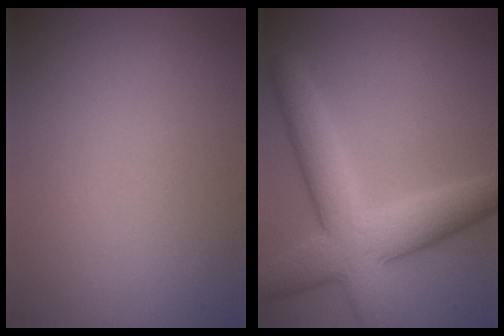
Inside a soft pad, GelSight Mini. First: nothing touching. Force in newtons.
{"total": 7.9, "press": 7.9, "slide": 0.3}